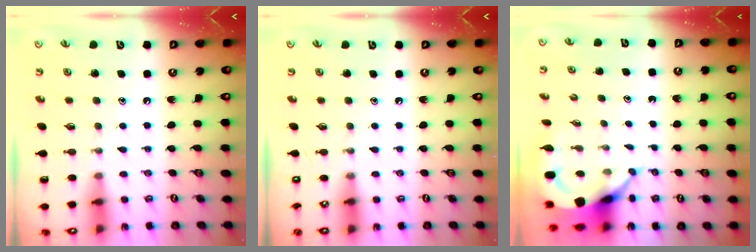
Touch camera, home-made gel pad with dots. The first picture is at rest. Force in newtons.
{"total": 0.0}
{"total": 4.6, "press": 4.6, "slide": 0.5}